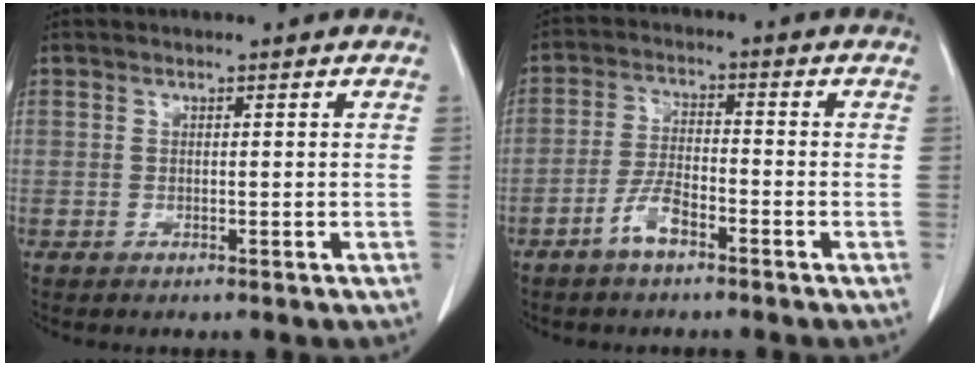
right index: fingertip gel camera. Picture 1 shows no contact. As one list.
[{"total": 4.7, "force": [-3.0, 1.4, 3.3], "torque": [-0.072, 0.003, -0.058]}]